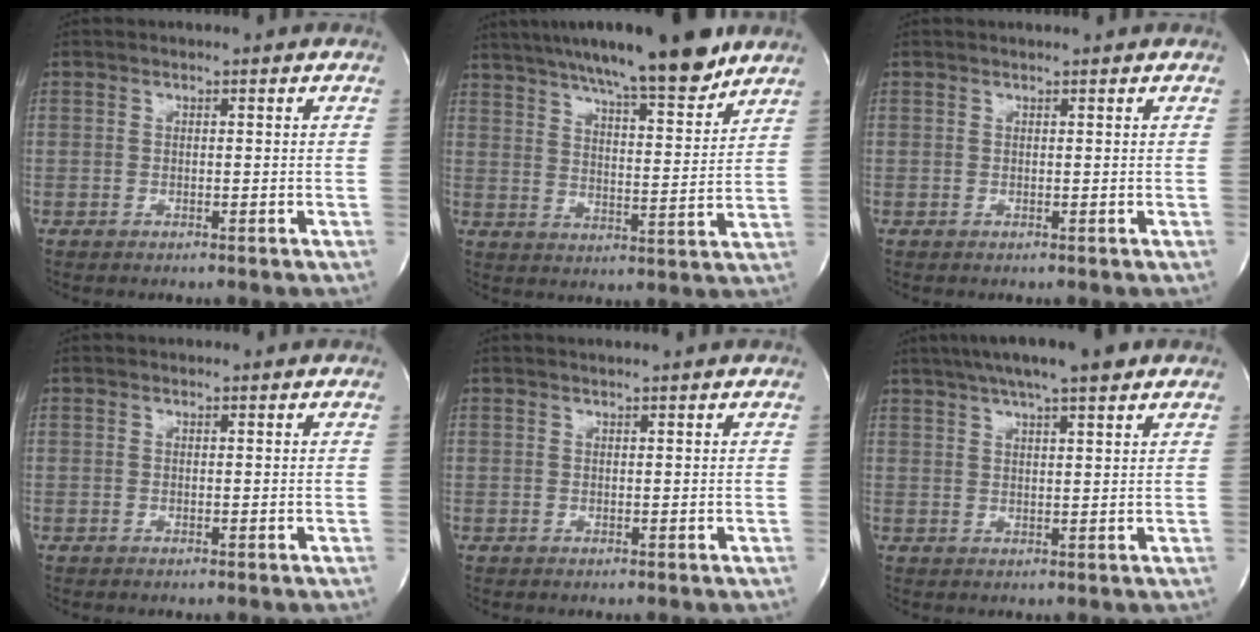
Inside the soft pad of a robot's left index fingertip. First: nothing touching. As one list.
[{"total": 17.0, "force": [13.8, 1.7, 9.8], "torque": [-0.156, 0.000, 0.206]}, {"total": 0.7, "force": [0.6, -0.2, 0.1], "torque": [-0.005, 0.002, 0.010]}, {"total": 0.0}, {"total": 1.7, "force": [1.6, -0.3, 0.5], "torque": [-0.008, 0.005, 0.022]}, {"total": 10.4, "force": [7.7, 1.1, 6.9], "torque": [-0.114, 0.027, 0.114]}]